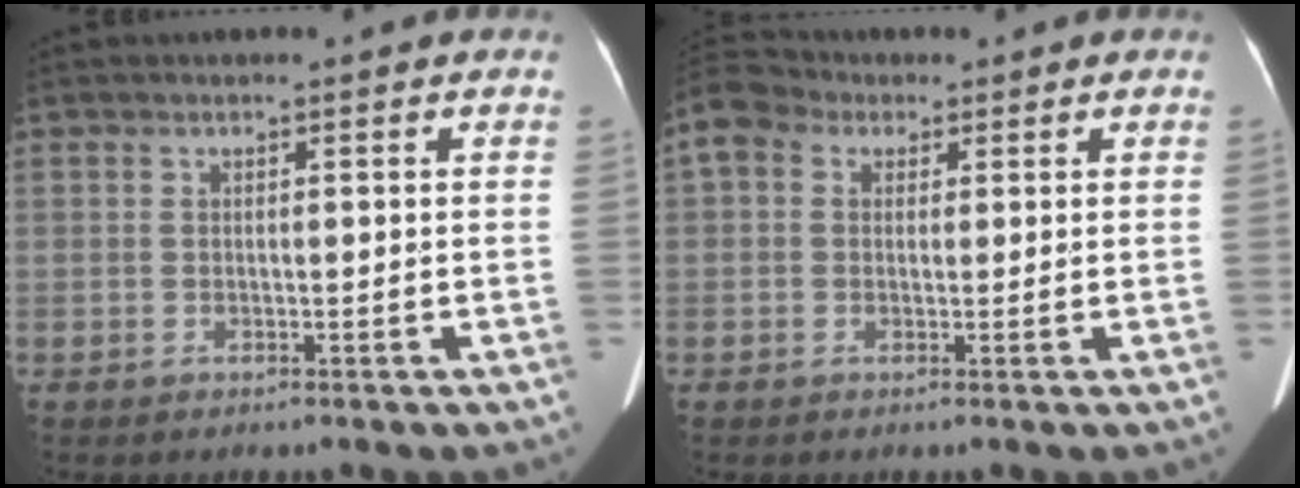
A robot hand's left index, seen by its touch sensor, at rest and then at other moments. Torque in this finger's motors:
{"motor_torque": [-0.22, -0.16, 0.31, 0.09]}